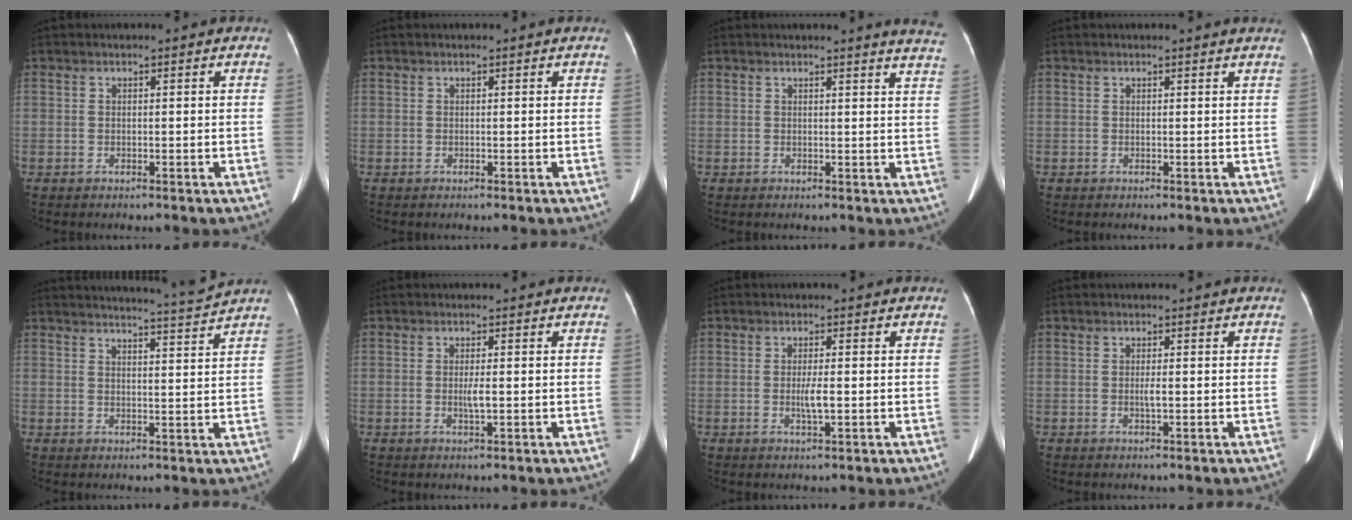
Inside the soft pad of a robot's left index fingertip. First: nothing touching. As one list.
[{"total": 0.0}, {"total": 6.6, "force": [6.3, -0.5, 2.0], "torque": [-0.016, -0.040, 0.039]}, {"total": 1.5, "force": [1.5, -0.2, 0.4], "torque": [-0.017, -0.005, 0.011]}, {"total": 6.9, "force": [6.5, -2.2, 0.9], "torque": [-0.022, -0.029, 0.089]}, {"total": 1.7, "force": [-0.2, 0.1, 1.7], "torque": [-0.034, -0.002, -0.002]}, {"total": 2.3, "force": [-0.4, 0.1, 2.3], "torque": [-0.045, -0.004, -0.005]}, {"total": 1.0, "force": [-0.2, 0.0, 1.0], "torque": [-0.021, -0.002, -0.001]}]